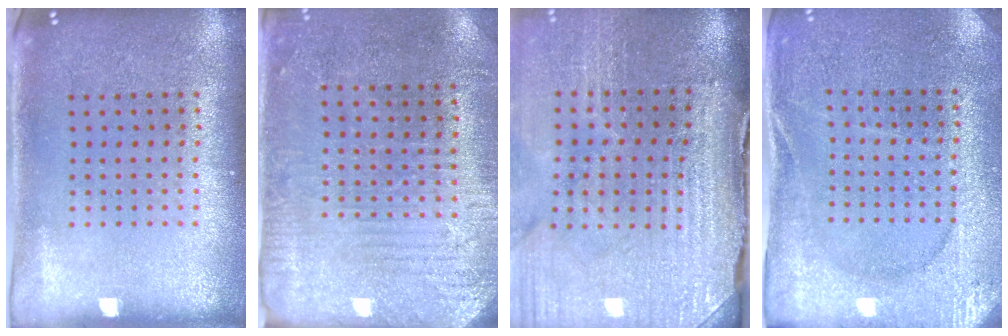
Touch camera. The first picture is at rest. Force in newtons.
{"total": 3.0, "press": 2.8, "slide": 1.1}
{"total": 4.3, "press": 3.7, "slide": 2.2}
{"total": 2.7, "press": 2.7, "slide": 0.3}